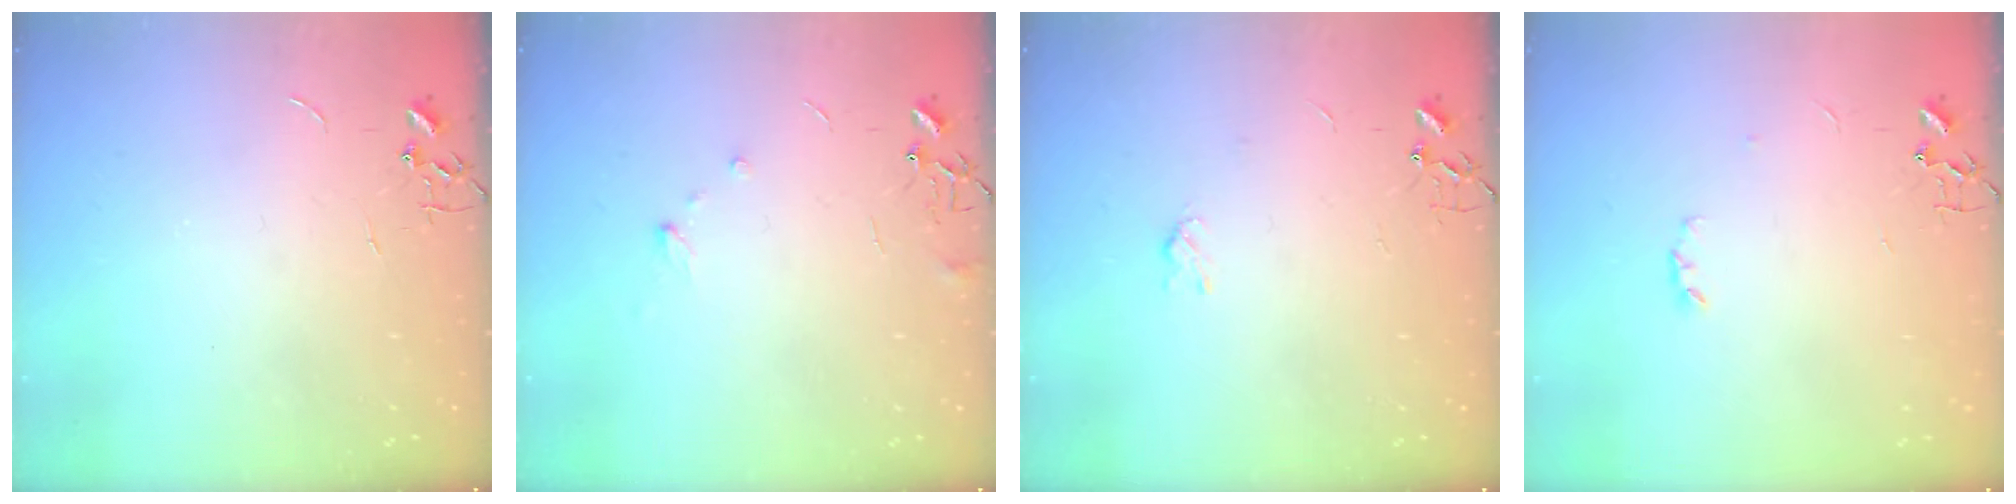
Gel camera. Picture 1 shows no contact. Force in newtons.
{"total": 5.7, "press": 5.6, "slide": 0.5}
{"total": 3.2, "press": 3.1, "slide": 0.7}
{"total": 3.2, "press": 3.2, "slide": 0.6}